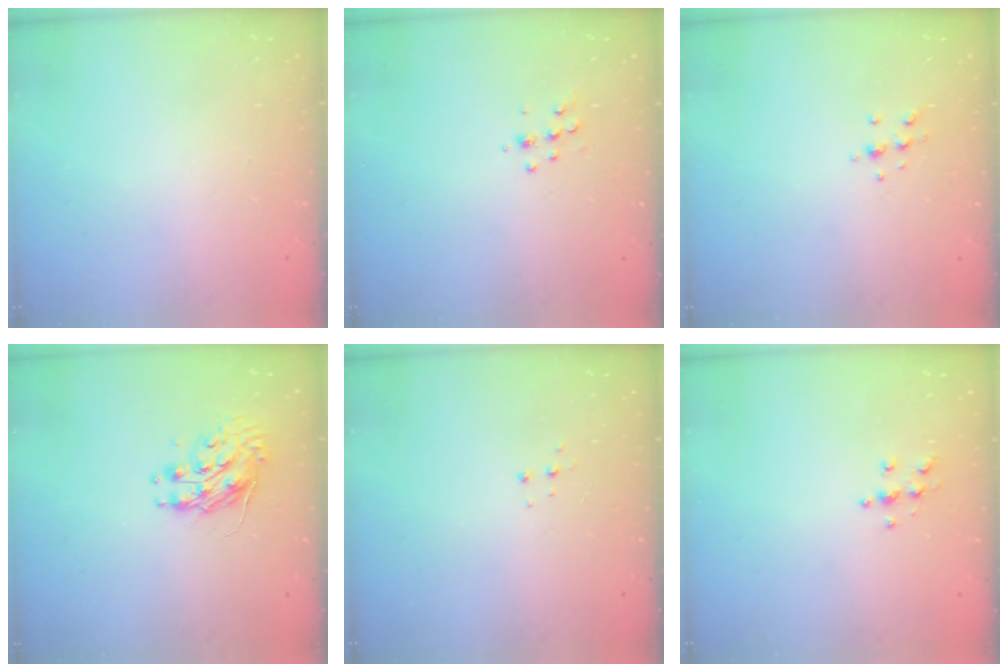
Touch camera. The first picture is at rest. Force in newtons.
{"total": 5.4, "press": 5.4, "slide": 0.6}
{"total": 5.5, "press": 5.3, "slide": 1.5}
{"total": 8.9, "press": 8.9, "slide": 0.3}
{"total": 3.8, "press": 3.8, "slide": 0.3}
{"total": 4.2, "press": 4.2, "slide": 0.3}